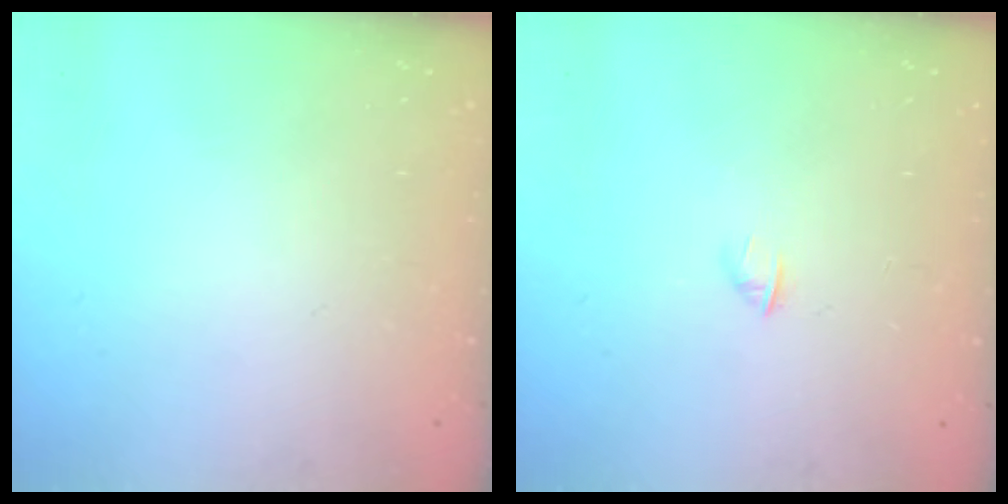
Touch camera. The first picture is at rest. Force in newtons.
{"total": 1.9, "press": 1.8, "slide": 0.5}